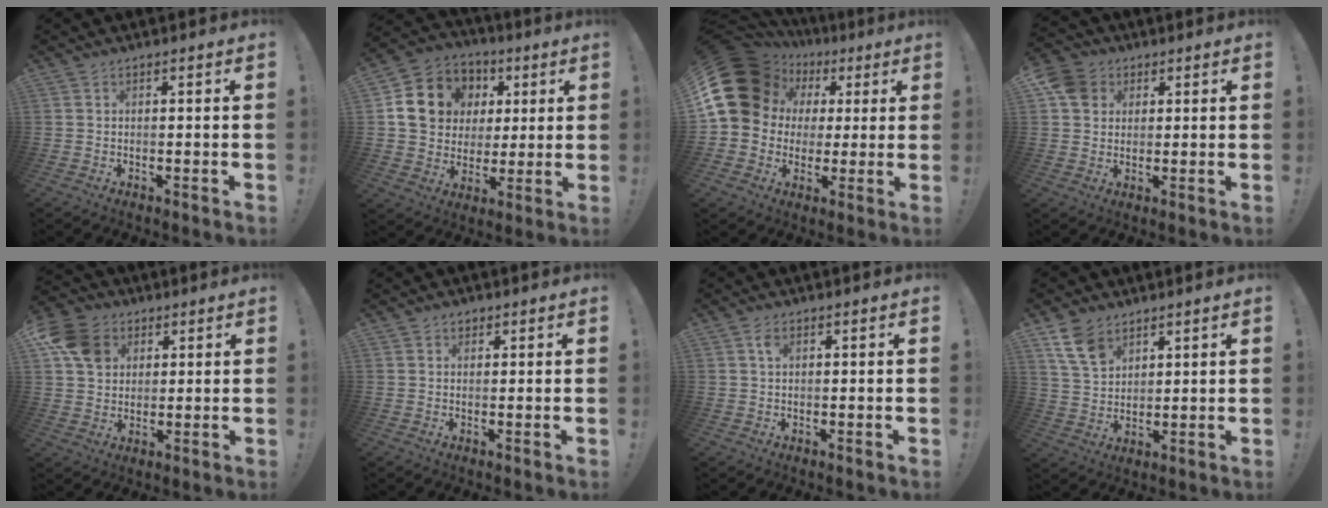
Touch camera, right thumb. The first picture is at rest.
{"total": 15.5, "force": [4.4, 13.2, 6.7], "torque": [-0.099, -0.004, 0.103]}
{"total": 19.3, "force": [5.8, 15.6, 9.9], "torque": [-0.175, -0.023, 0.133]}
{"total": 7.5, "force": [3.0, 6.2, 2.8], "torque": [-0.046, -0.005, 0.063]}
{"total": 11.3, "force": [4.5, 8.9, 5.3], "torque": [-0.094, -0.013, 0.091]}
{"total": 1.3, "force": [0.8, 1.0, 0.4], "torque": [0.006, -0.007, 0.011]}
{"total": 2.3, "force": [1.0, 1.2, 1.7], "torque": [-0.024, -0.003, 0.015]}
{"total": 9.8, "force": [6.3, 5.8, 4.8], "torque": [-0.090, -0.027, 0.125]}